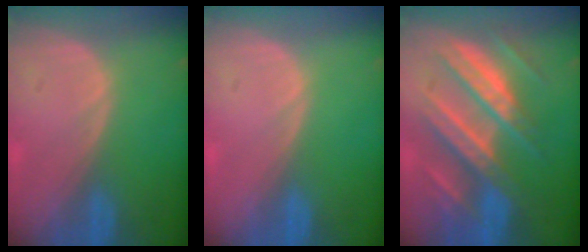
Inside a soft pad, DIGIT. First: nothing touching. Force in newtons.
{"total": 0.0}
{"total": 11.1, "press": 11.0, "slide": 1.0}